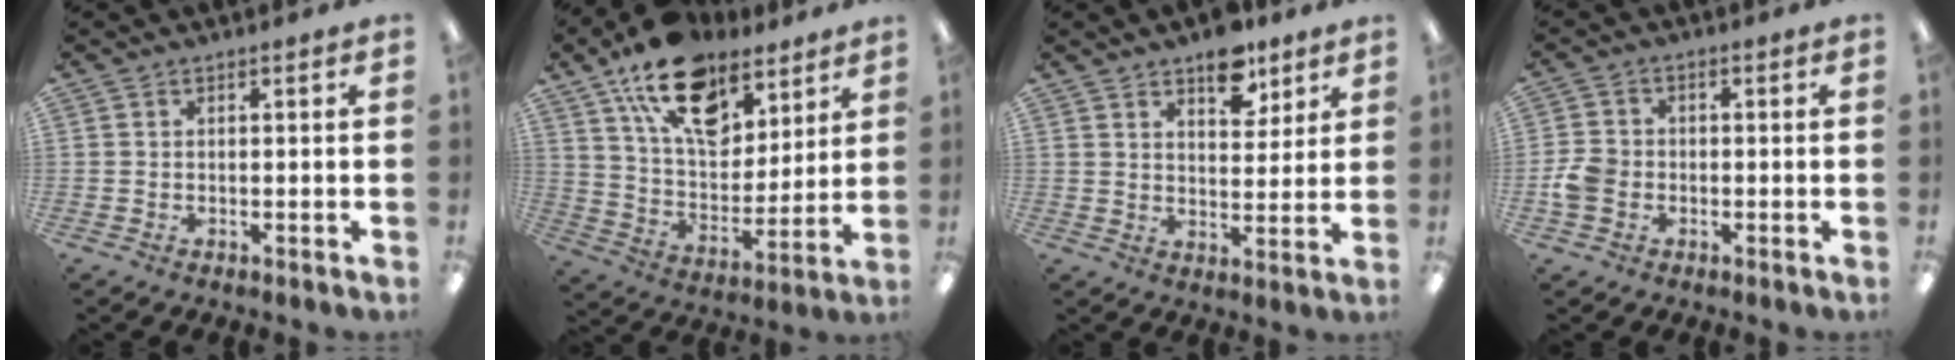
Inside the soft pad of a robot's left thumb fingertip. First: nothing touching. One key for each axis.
{"total": 19.4, "fx": 12.3, "fy": 10.6, "fz": 10.5, "tx": -0.175, "ty": -0.058, "tz": 0.221}
{"total": 9.3, "fx": 6.6, "fy": 4.9, "fz": 4.3, "tx": -0.032, "ty": -0.039, "tz": 0.110}
{"total": 5.1, "fx": -1.5, "fy": 4.2, "fz": 2.5, "tx": -0.046, "ty": 0.012, "tz": -0.024}